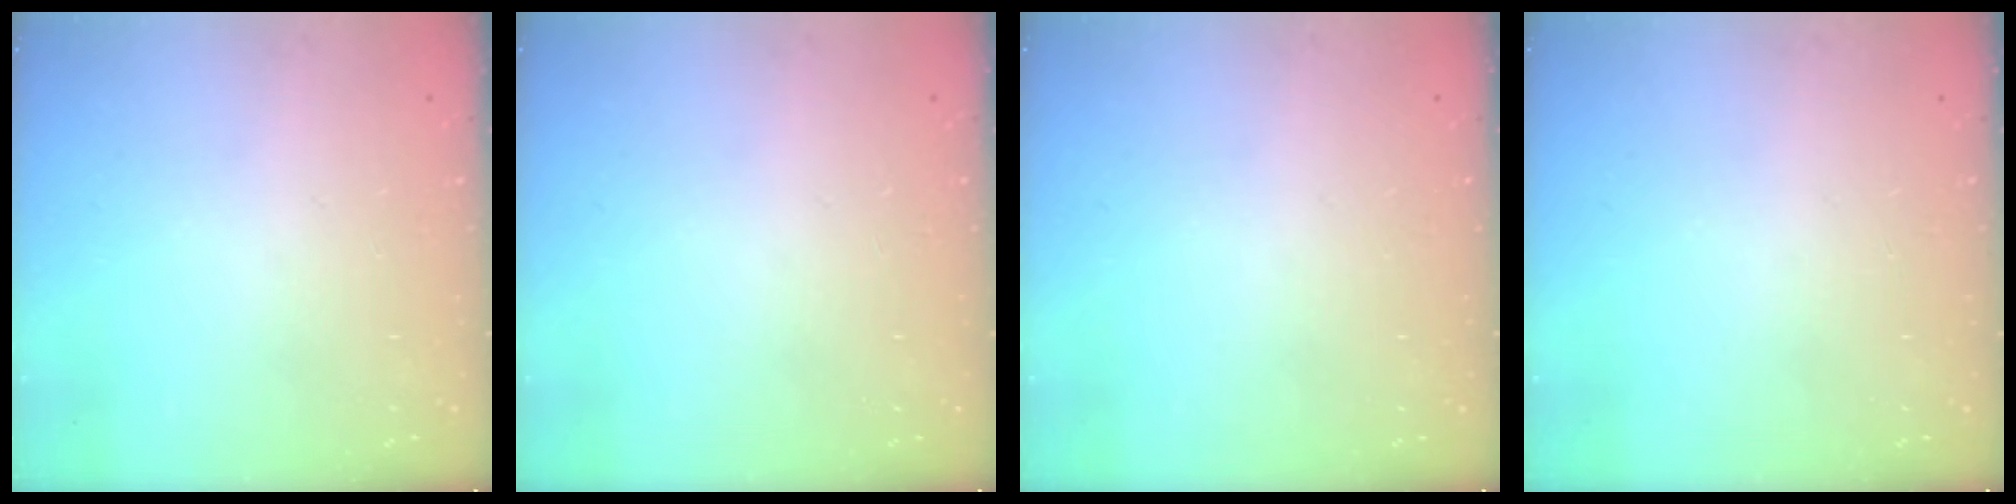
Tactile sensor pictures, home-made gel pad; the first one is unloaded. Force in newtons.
{"total": 0.0}
{"total": 0.0}
{"total": 0.0}